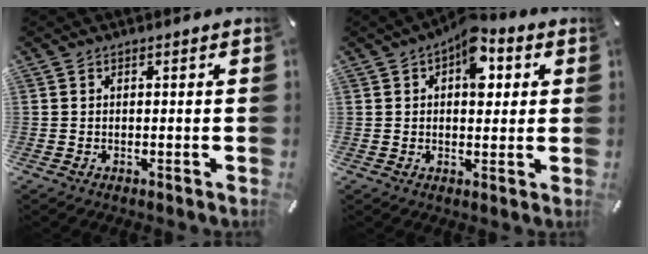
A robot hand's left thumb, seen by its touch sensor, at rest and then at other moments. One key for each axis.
{"total": 9.4, "fx": 3.3, "fy": 5.6, "fz": 6.7, "tx": -0.071, "ty": -0.013, "tz": 0.050}